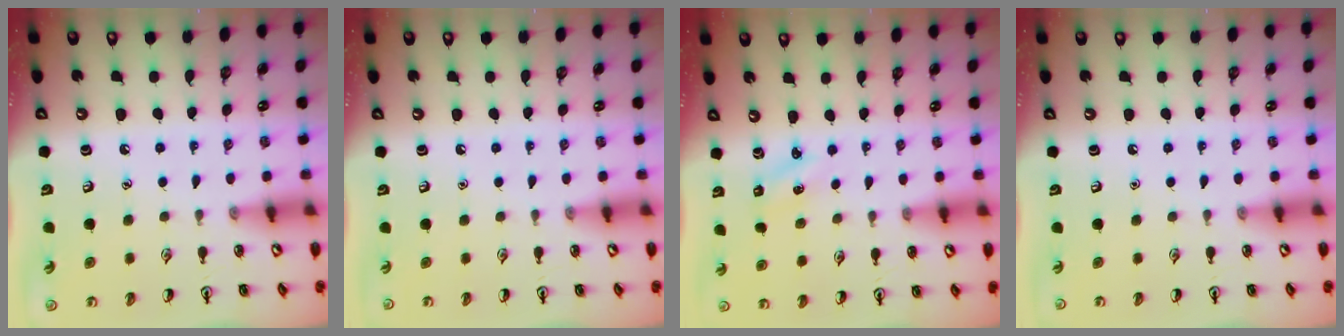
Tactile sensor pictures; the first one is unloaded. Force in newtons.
{"total": 0.0}
{"total": 1.6, "press": 1.5, "slide": 0.6}
{"total": 0.0}